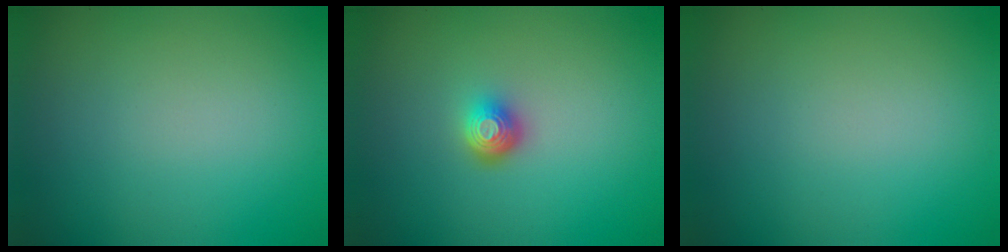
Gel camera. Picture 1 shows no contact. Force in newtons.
{"total": 2.1, "press": 1.5, "slide": 1.5}
{"total": 0.0}